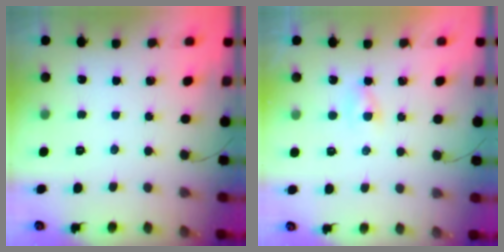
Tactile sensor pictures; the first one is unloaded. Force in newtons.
{"total": 1.3, "press": 1.1, "slide": 0.8}